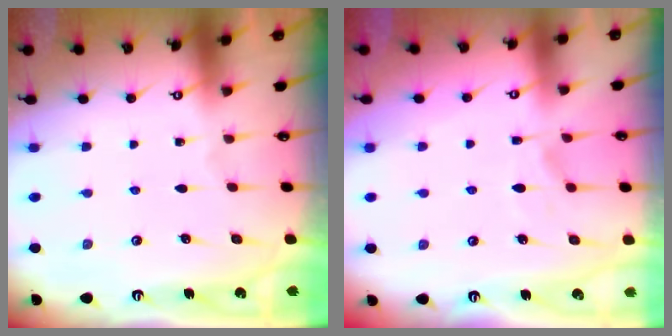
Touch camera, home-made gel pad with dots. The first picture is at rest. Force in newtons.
{"total": 1.5, "press": 1.0, "slide": 1.1}